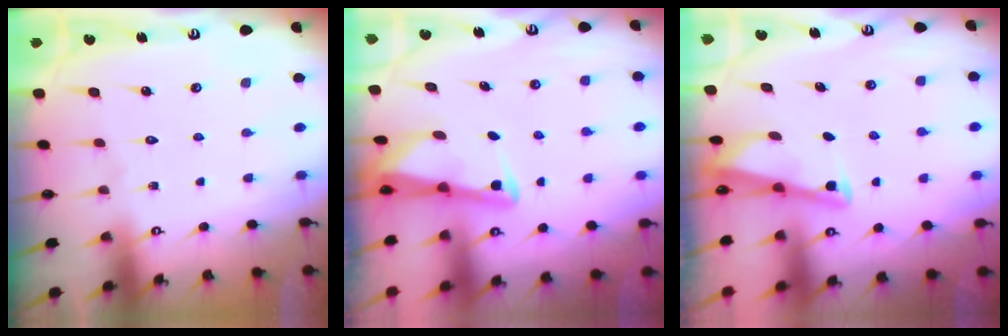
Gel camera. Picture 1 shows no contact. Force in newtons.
{"total": 2.9, "press": 2.9, "slide": 0.4}
{"total": 2.9, "press": 2.9, "slide": 0.3}